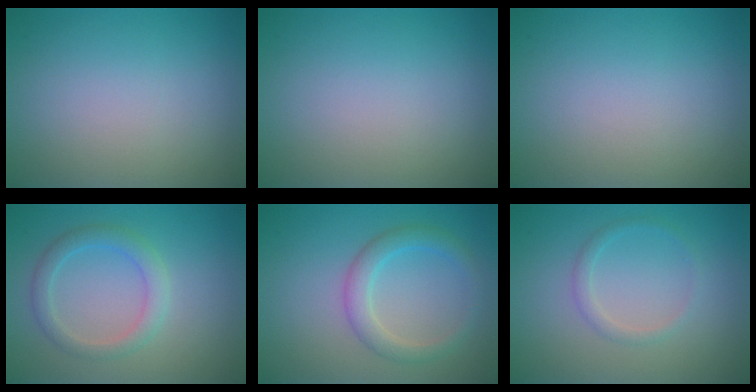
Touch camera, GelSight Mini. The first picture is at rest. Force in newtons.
{"total": 0.0}
{"total": 0.0}
{"total": 2.6, "press": 2.6, "slide": 0.4}
{"total": 2.8, "press": 2.8, "slide": 0.1}
{"total": 1.3, "press": 1.3, "slide": 0.1}